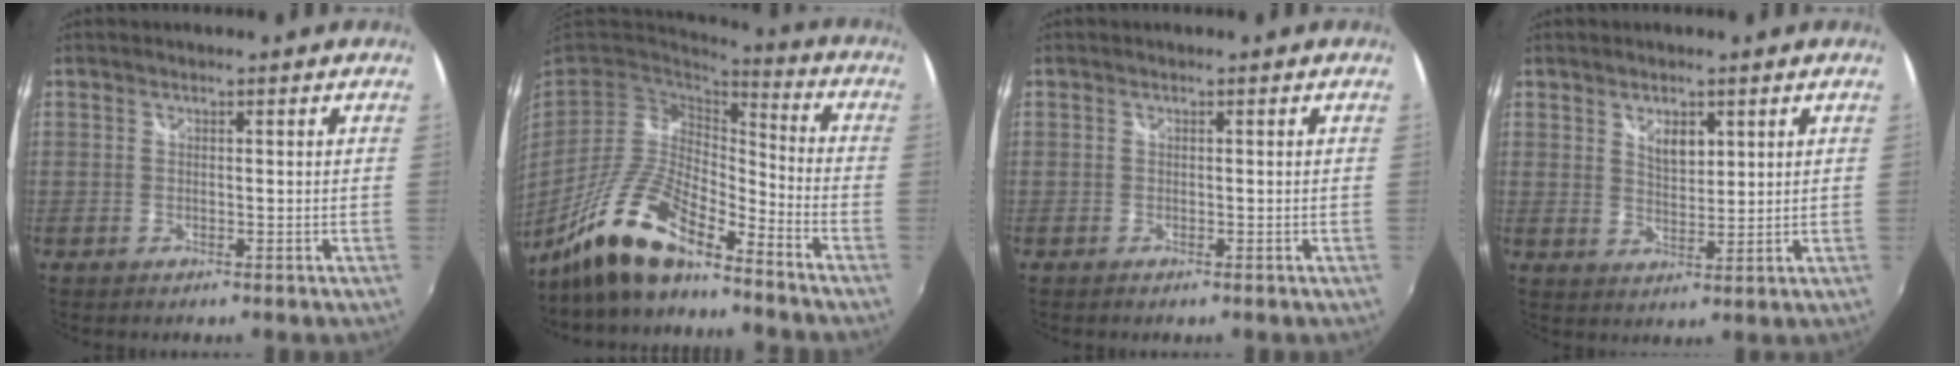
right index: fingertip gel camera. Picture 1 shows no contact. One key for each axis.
{"total": 15.9, "fx": -12.0, "fy": 4.0, "fz": 9.6, "tx": -0.198, "ty": -0.014, "tz": -0.228}
{"total": 0.0}
{"total": 4.2, "fx": 2.1, "fy": 2.3, "fz": 2.9, "tx": -0.043, "ty": 0.000, "tz": 0.036}